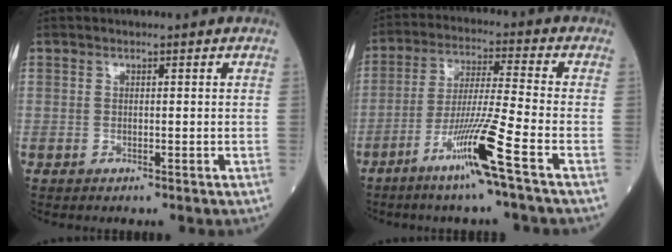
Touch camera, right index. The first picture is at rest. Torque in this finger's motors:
{"motor_torque": [0.54, -0.25, 0.76, 0.21]}